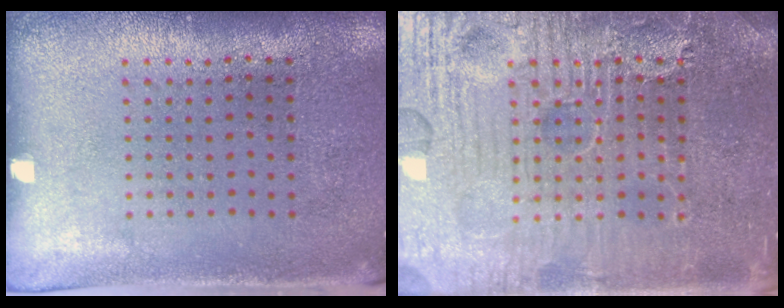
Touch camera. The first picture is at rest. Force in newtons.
{"total": 7.8, "press": 7.8, "slide": 0.8}